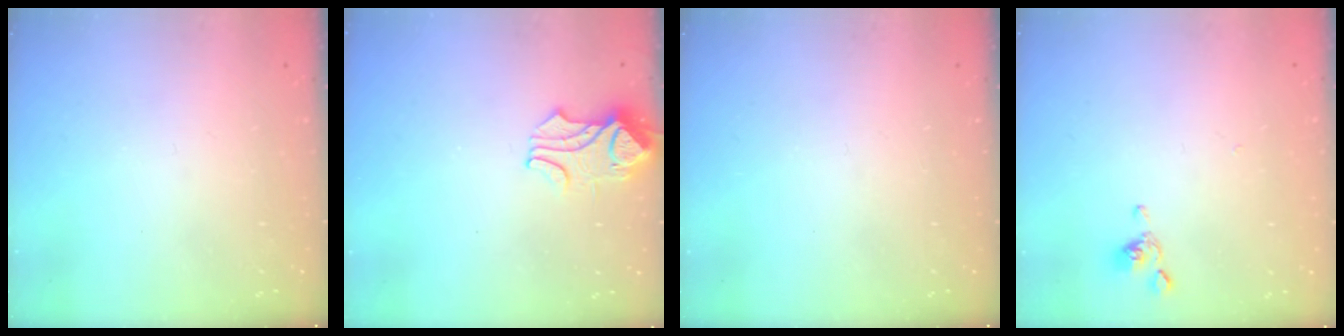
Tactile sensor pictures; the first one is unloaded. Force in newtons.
{"total": 1.5, "press": 1.5, "slide": 0.5}
{"total": 0.0}
{"total": 2.2, "press": 2.2, "slide": 0.1}